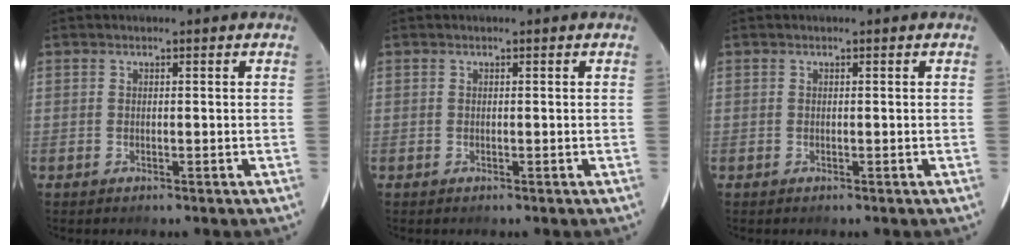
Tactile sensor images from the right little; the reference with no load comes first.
{"total": 0.0}
{"total": 0.0}